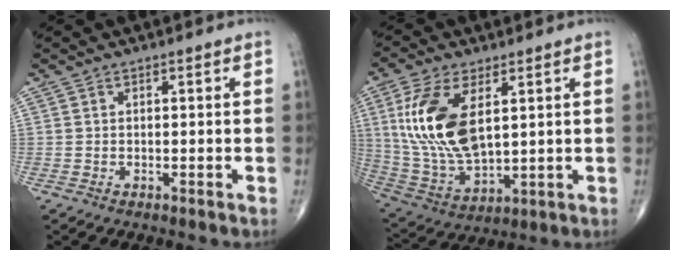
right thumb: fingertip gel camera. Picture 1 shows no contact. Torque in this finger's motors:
{"motor_torque": [-0.40, 1.56, 1.41, 0.59, 0.19]}